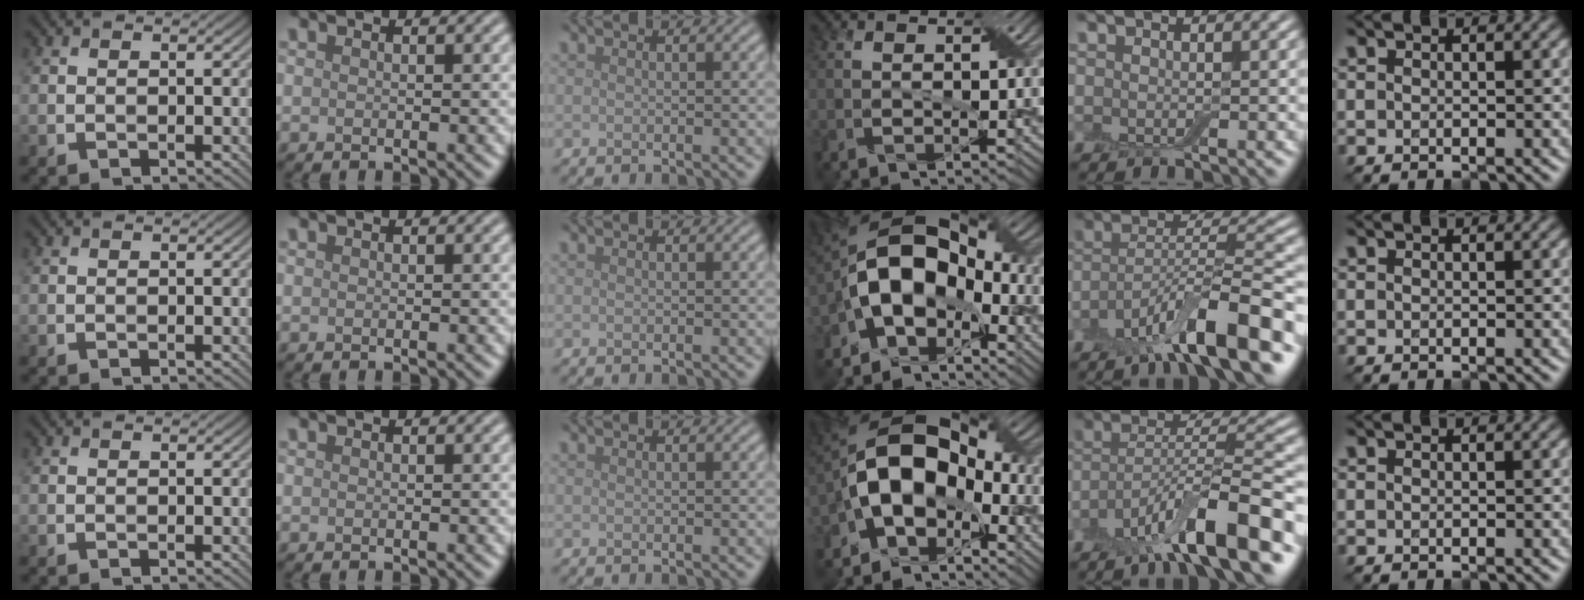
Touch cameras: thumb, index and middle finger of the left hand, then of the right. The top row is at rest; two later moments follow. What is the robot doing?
{"motion": "fold", "object": "bandage"}